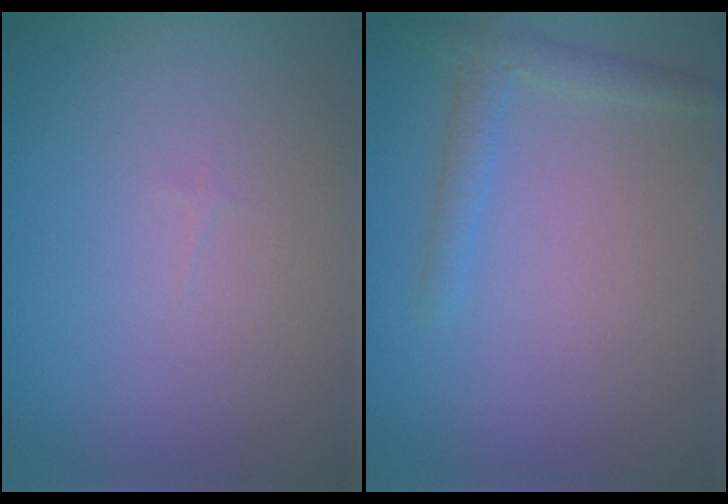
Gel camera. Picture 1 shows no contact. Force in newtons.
{"total": 1.9, "press": 1.9, "slide": 0.1}